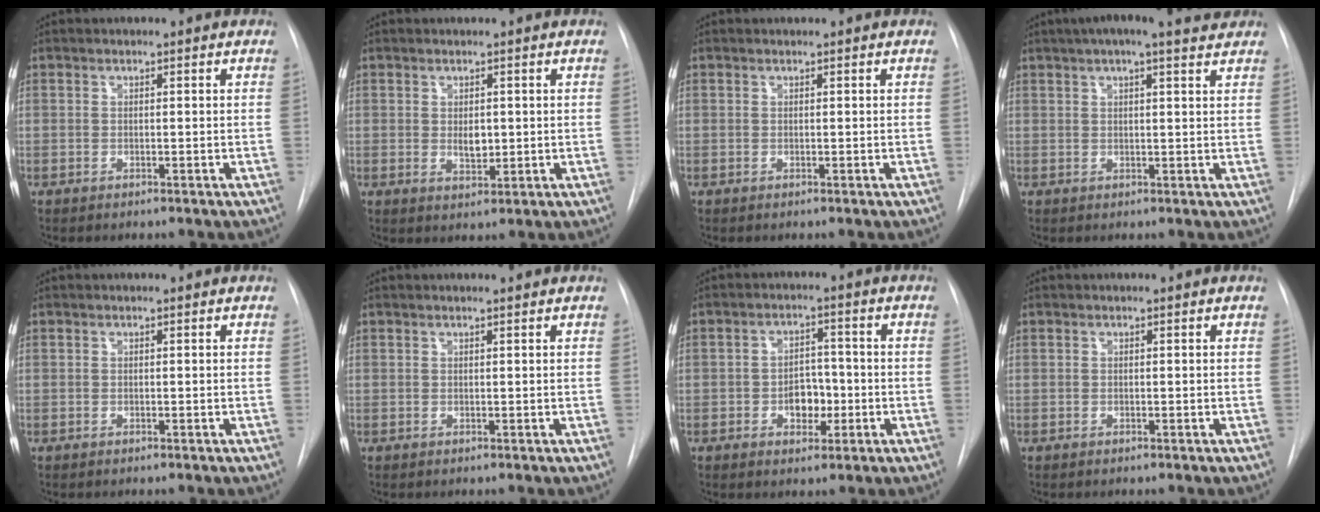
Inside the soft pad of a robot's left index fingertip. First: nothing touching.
{"total": 2.3, "force": [0.3, 1.4, 1.8], "torque": [-0.032, -0.010, 0.009]}
{"total": 0.0}
{"total": 9.3, "force": [7.6, 1.5, 5.1], "torque": [-0.082, 0.027, 0.093]}
{"total": 0.0}
{"total": 0.9, "force": [0.9, -0.2, 0.2], "torque": [-0.009, 0.003, 0.015]}
{"total": 4.7, "force": [-1.4, 3.1, 3.3], "torque": [-0.044, 0.007, -0.018]}
{"total": 0.0}